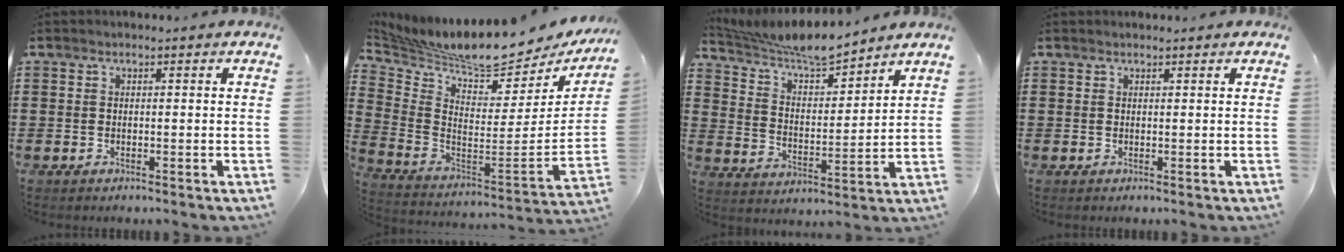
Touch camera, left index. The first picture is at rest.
{"total": 7.7, "force": [7.1, 0.8, 3.0], "torque": [-0.091, -0.073, 0.116]}
{"total": 6.9, "force": [6.4, 0.7, 2.5], "torque": [-0.077, -0.040, 0.107]}
{"total": 0.6, "force": [0.6, 0.1, 0.0], "torque": [-0.002, 0.000, 0.012]}